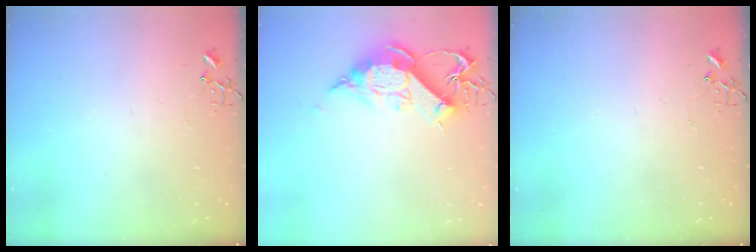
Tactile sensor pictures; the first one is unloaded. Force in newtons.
{"total": 13.9, "press": 13.9, "slide": 1.1}
{"total": 0.0}